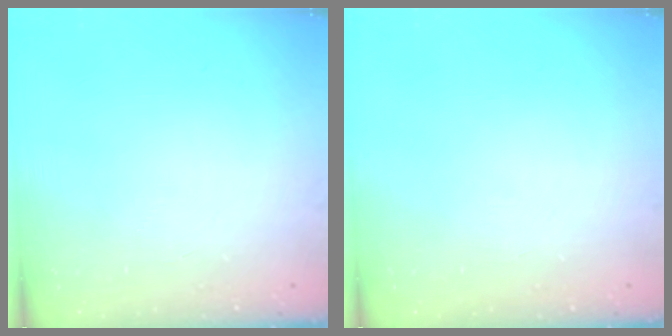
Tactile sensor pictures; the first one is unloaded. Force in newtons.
{"total": 0.0}